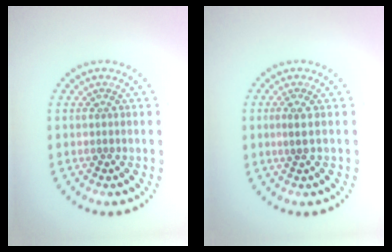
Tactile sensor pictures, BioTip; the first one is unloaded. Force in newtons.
{"total": 1.3, "press": 1.0, "slide": 0.9}